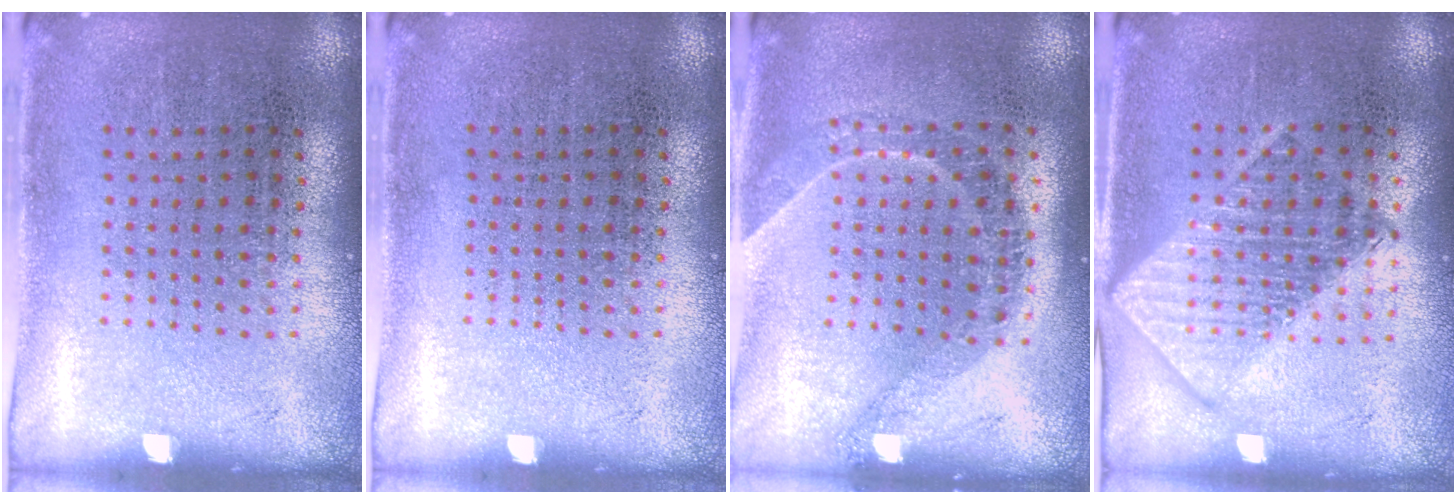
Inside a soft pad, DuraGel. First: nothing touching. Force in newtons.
{"total": 0.0}
{"total": 1.3, "press": 1.1, "slide": 0.6}
{"total": 1.7, "press": 1.7, "slide": 0.3}